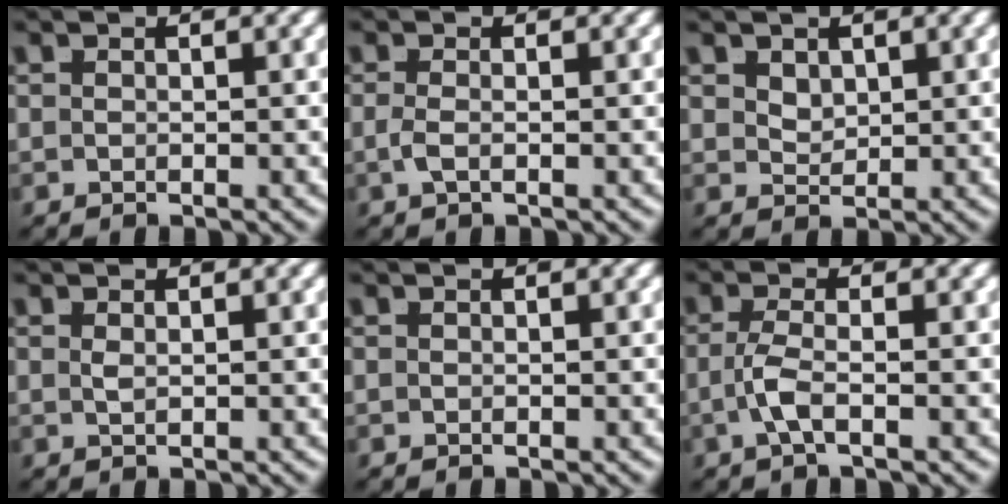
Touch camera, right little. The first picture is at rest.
{"total": 1.2, "force": [-0.7, -0.5, 0.8], "torque": [-0.021, -0.012, -0.006]}
{"total": 1.6, "force": [1.4, 0.3, 0.7], "torque": [-0.009, -0.011, 0.039]}
{"total": 0.8, "force": [0.1, -0.7, 0.3], "torque": [-0.006, -0.010, 0.011]}
{"total": 0.0}
{"total": 2.2, "force": [-0.9, -0.2, 2.0], "torque": [-0.043, -0.010, -0.011]}